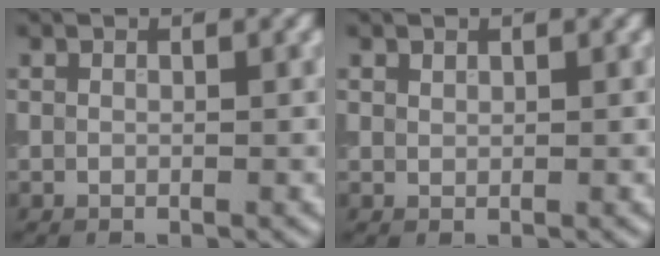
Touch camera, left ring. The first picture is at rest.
{"total": 0.5, "force": [0.5, 0.1, -0.1], "torque": [0.001, 0.001, 0.009]}